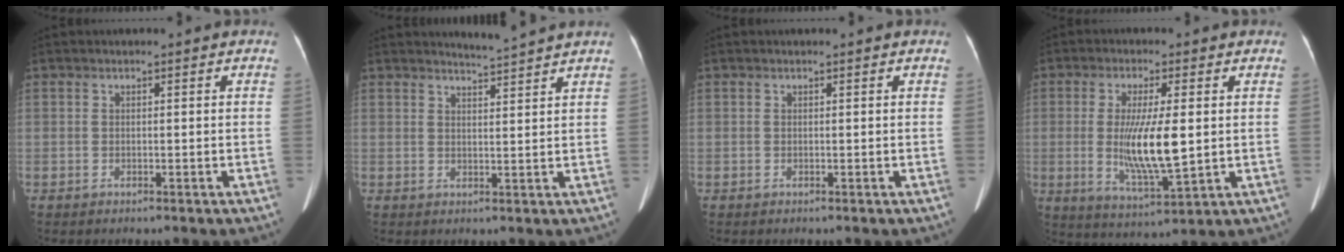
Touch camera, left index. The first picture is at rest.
{"total": 3.2, "force": [2.9, -1.3, 0.1], "torque": [-0.011, -0.012, 0.049]}
{"total": 0.0}
{"total": 10.1, "force": [0.0, 1.7, 9.9], "torque": [-0.194, -0.021, 0.004]}